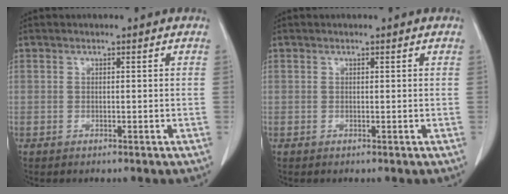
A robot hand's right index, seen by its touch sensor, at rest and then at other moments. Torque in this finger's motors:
{"motor_torque": [0.01, 0.00, 0.00, 0.00]}